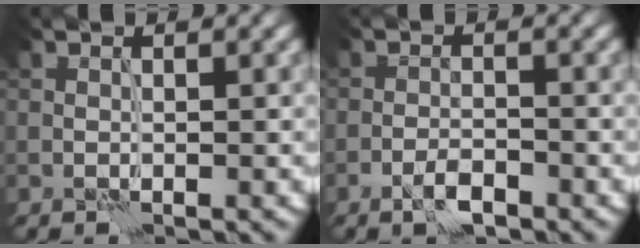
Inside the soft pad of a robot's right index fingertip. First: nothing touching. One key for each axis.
{"total": 2.3, "fx": -1.5, "fy": 0.7, "fz": 1.5, "tx": -0.028, "ty": 0.003, "tz": -0.032}